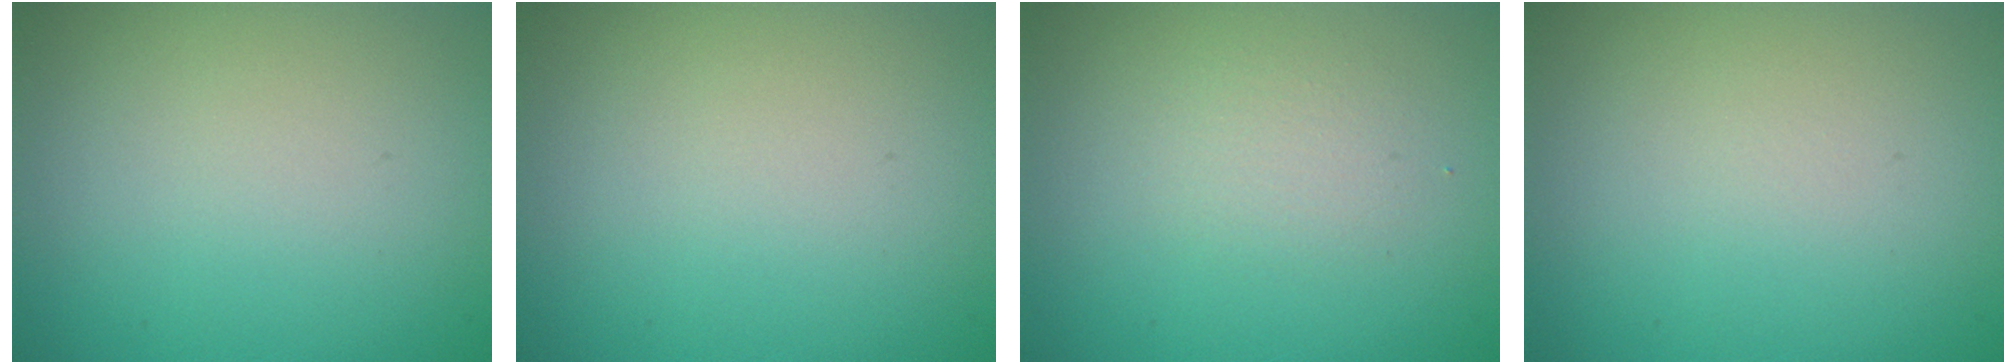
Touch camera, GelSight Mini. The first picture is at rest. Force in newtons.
{"total": 0.0}
{"total": 1.3, "press": 1.3, "slide": 0.1}
{"total": 0.0}